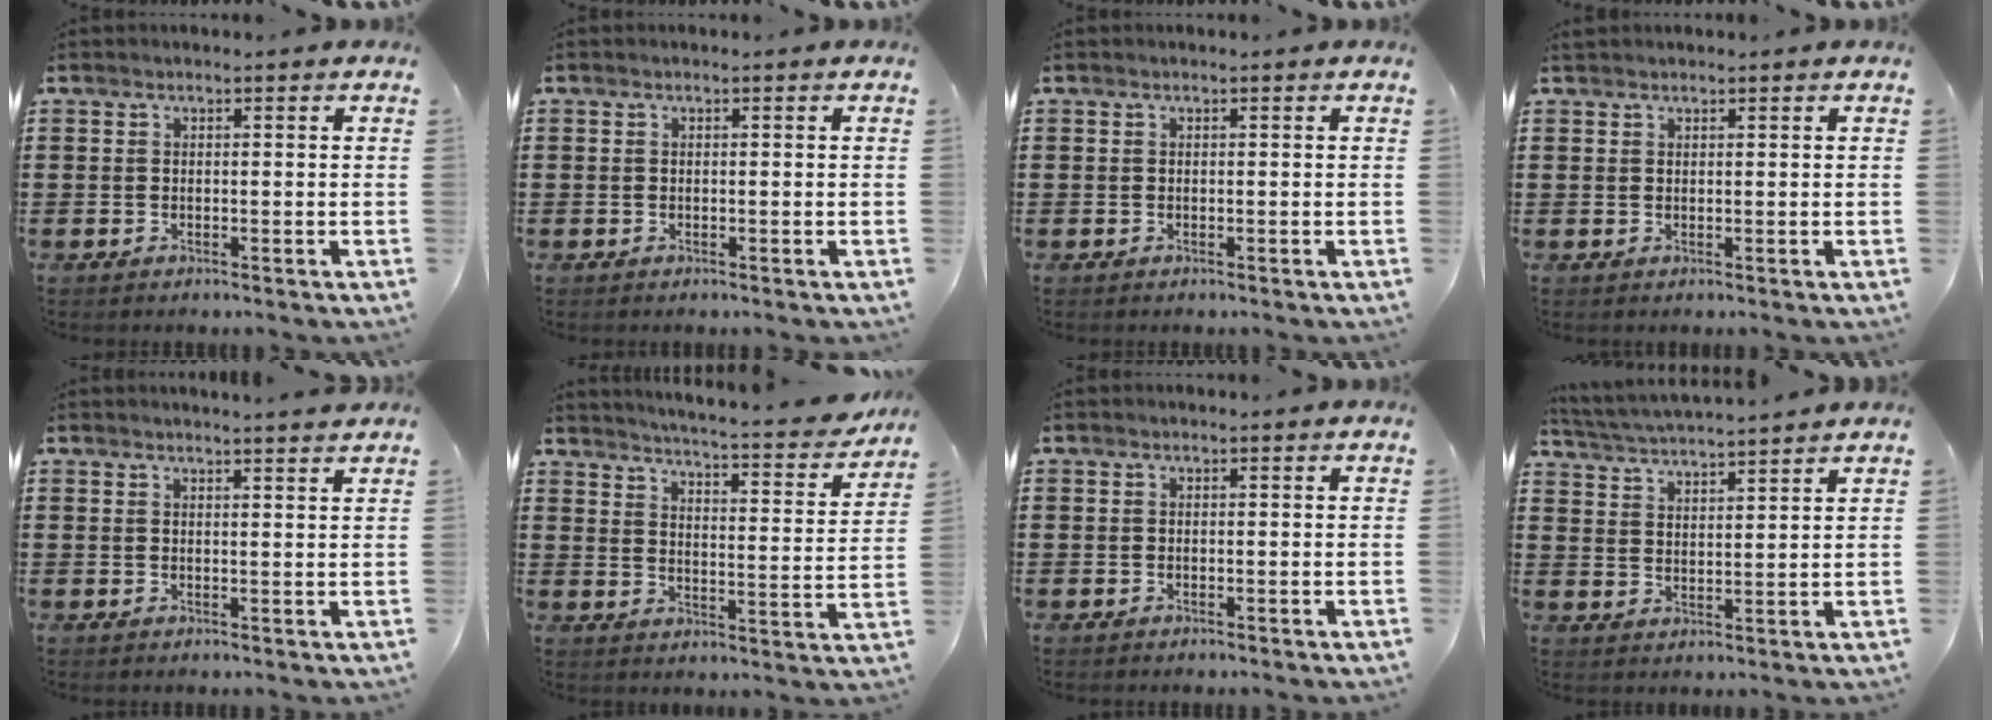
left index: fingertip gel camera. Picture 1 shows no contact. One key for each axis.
{"total": 0.0}
{"total": 0.0}
{"total": 0.9, "fx": 0.8, "fy": 0.2, "fz": 0.2, "tx": -0.005, "ty": 0.001, "tz": 0.016}
{"total": 1.9, "fx": 1.9, "fy": -0.3, "fz": 0.4, "tx": -0.010, "ty": -0.002, "tz": 0.036}
{"total": 3.9, "fx": 3.5, "fy": -0.7, "fz": 1.5, "tx": -0.043, "ty": -0.039, "tz": 0.049}
{"total": 0.0}
{"total": 3.9, "fx": 3.8, "fy": -0.6, "fz": 0.5, "tx": -0.028, "ty": -0.025, "tz": 0.064}